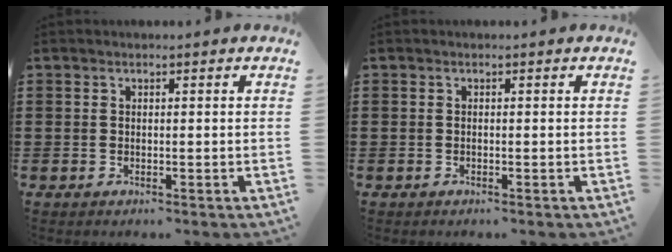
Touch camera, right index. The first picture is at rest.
{"total": 0.0}